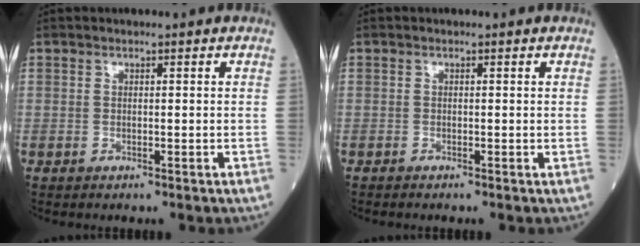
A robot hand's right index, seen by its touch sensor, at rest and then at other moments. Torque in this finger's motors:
{"motor_torque": [-0.12, -0.07, 0.05, -0.01]}